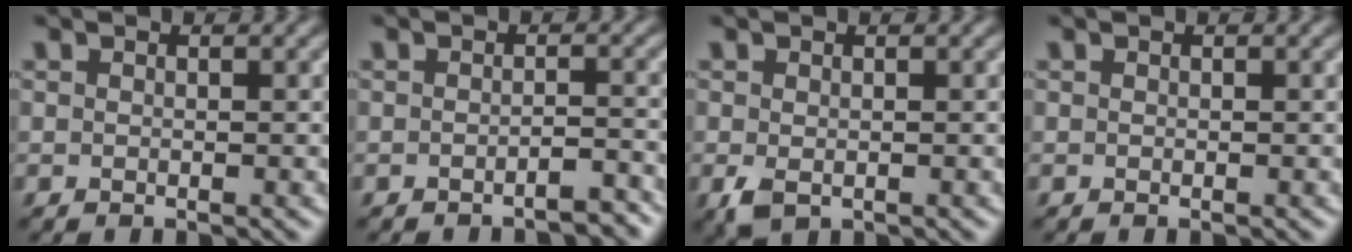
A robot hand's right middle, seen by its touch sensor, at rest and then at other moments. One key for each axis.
{"total": 2.3, "fx": -2.1, "fy": 0.4, "fz": 1.0, "tx": -0.008, "ty": 0.005, "tz": -0.030}
{"total": 1.9, "fx": -0.7, "fy": 1.2, "fz": 1.3, "tx": -0.035, "ty": -0.011, "tz": -0.010}
{"total": 0.0}